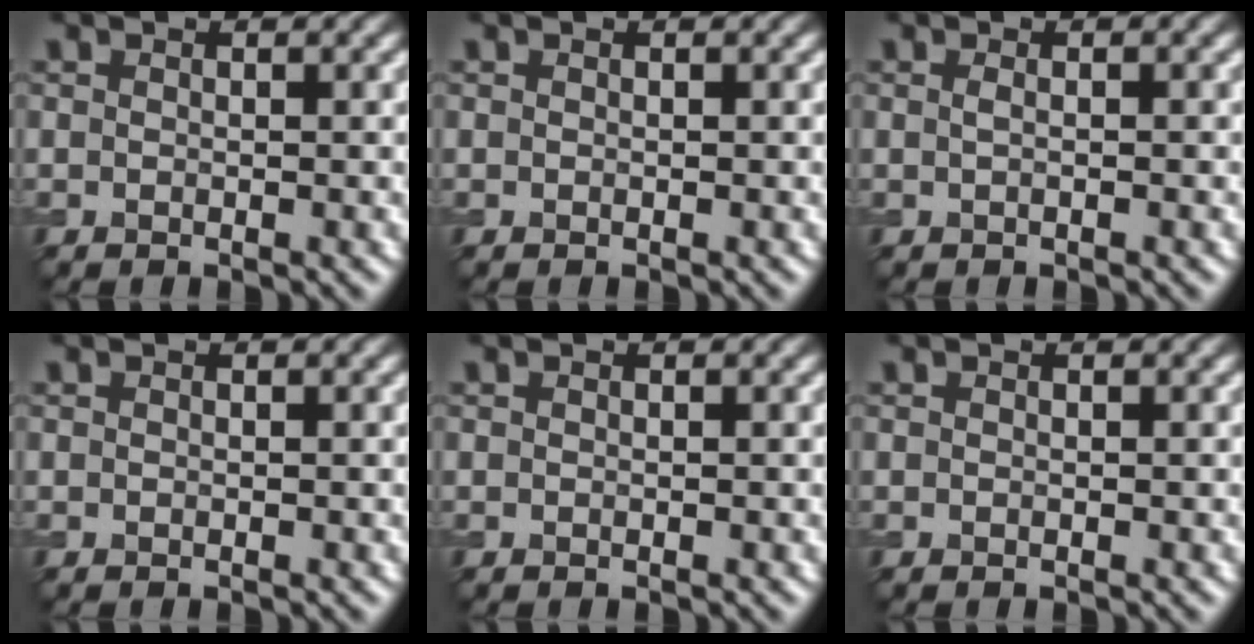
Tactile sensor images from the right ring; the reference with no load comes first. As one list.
[{"total": 0.0}, {"total": 0.8, "force": [0.1, 0.3, 0.7], "torque": [-0.014, 0.003, -0.001]}, {"total": 0.0}, {"total": 0.0}, {"total": 0.0}]